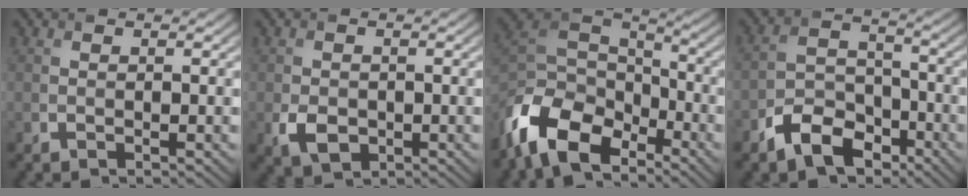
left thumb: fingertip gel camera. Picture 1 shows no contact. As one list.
[{"total": 3.3, "force": [-1.0, 2.4, 1.9], "torque": [-0.045, -0.013, -0.019]}, {"total": 13.2, "force": [-8.0, 7.1, 7.7], "torque": [-0.192, -0.020, -0.164]}, {"total": 8.0, "force": [-5.2, 4.7, 4.0], "torque": [-0.079, -0.002, -0.111]}]